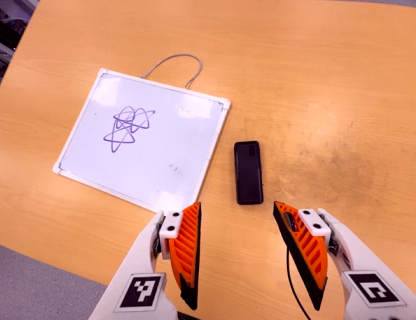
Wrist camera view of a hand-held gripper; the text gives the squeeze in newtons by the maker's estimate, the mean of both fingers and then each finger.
{"total": 0.0}